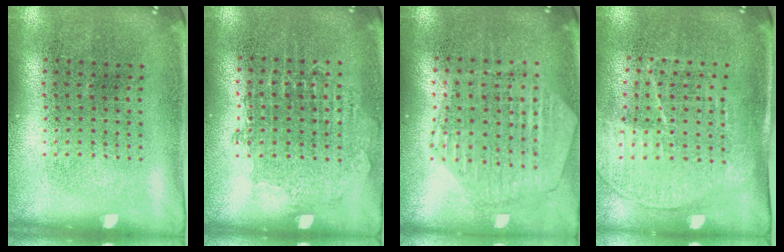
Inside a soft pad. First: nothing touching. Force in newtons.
{"total": 0.8, "press": 0.8, "slide": 0.2}
{"total": 1.2, "press": 1.2, "slide": 0.2}
{"total": 1.5, "press": 1.3, "slide": 0.8}